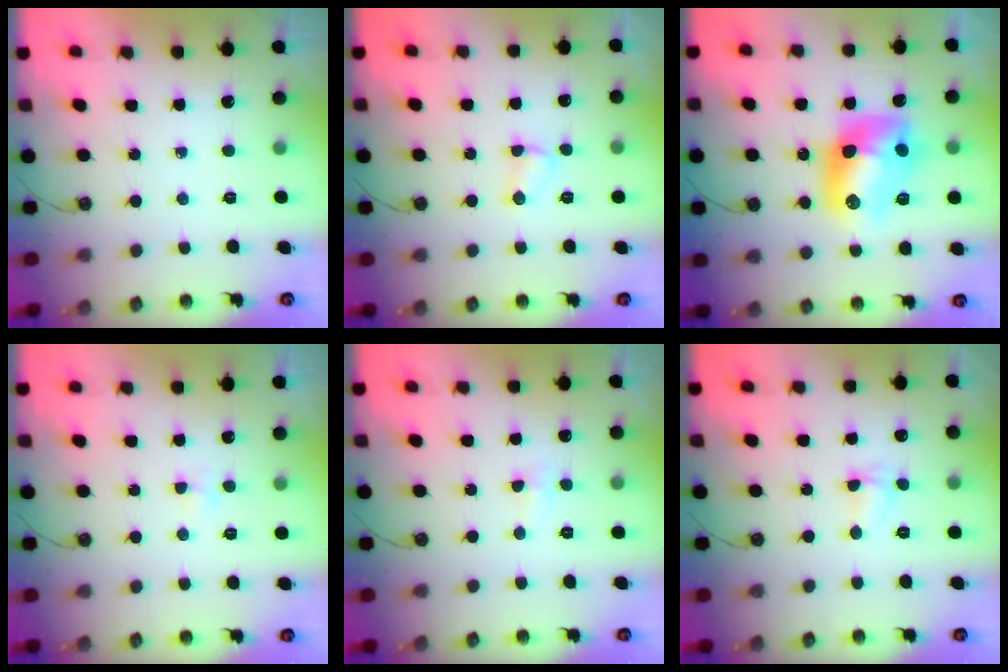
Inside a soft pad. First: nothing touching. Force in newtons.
{"total": 4.9, "press": 4.9, "slide": 0.5}
{"total": 12.8, "press": 12.8, "slide": 1.1}
{"total": 2.1, "press": 2.0, "slide": 0.3}
{"total": 2.7, "press": 2.0, "slide": 1.8}
{"total": 3.1, "press": 3.0, "slide": 0.6}